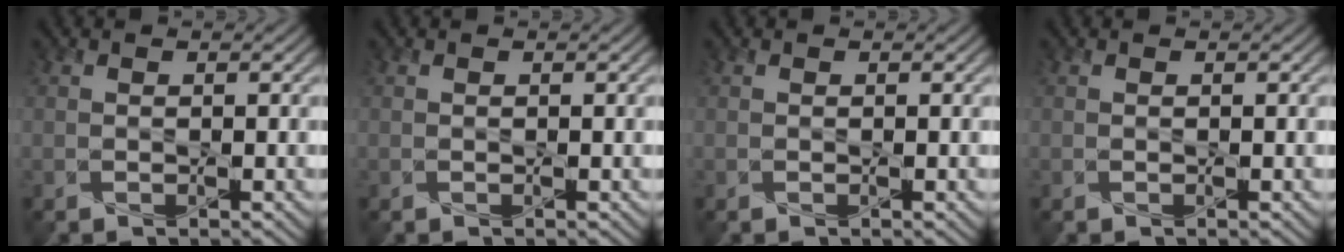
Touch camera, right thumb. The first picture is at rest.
{"total": 0.0}
{"total": 0.0}
{"total": 0.0}